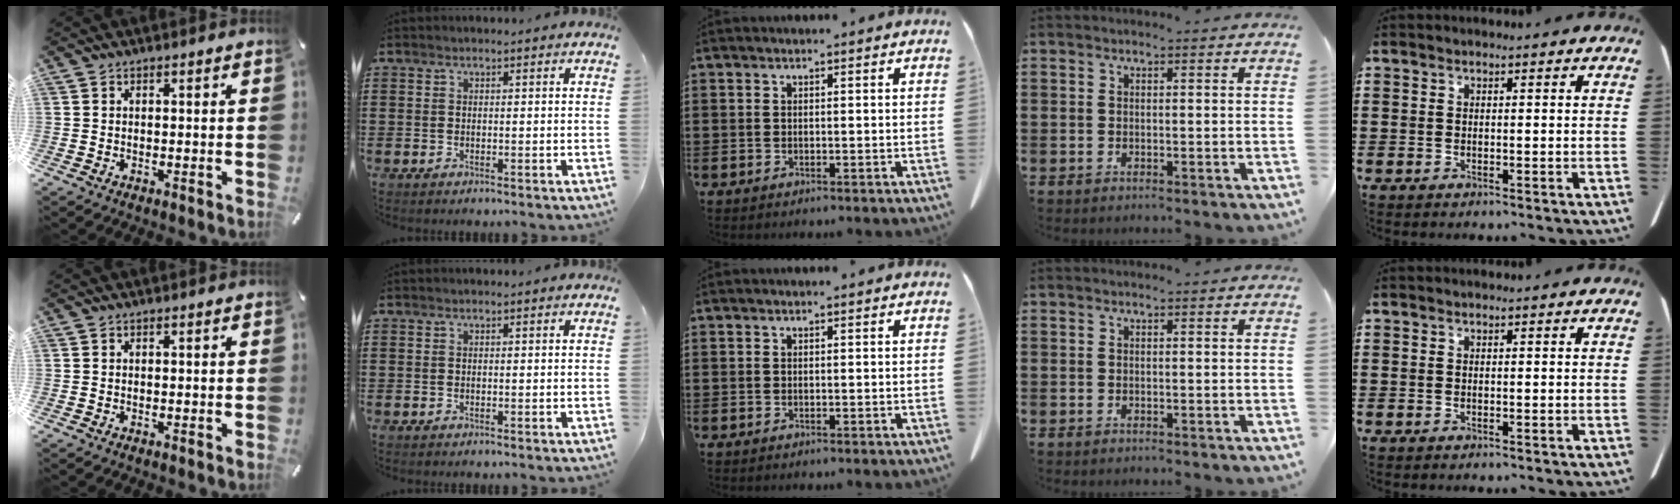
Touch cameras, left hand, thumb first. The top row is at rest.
{}